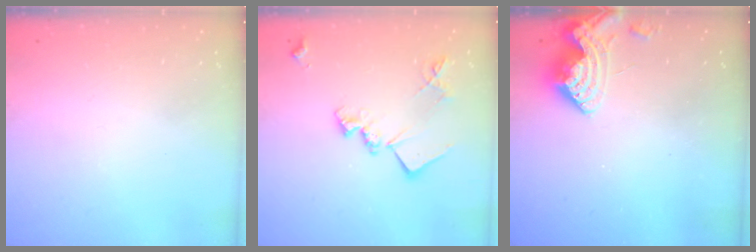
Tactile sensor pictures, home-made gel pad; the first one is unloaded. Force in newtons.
{"total": 16.1, "press": 16.1, "slide": 1.0}
{"total": 8.4, "press": 8.4, "slide": 0.8}